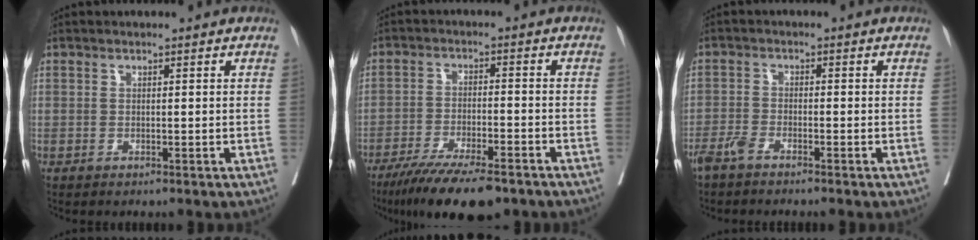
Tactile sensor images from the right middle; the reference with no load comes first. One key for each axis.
{"total": 13.0, "fx": -9.9, "fy": 2.3, "fz": 8.1, "tx": -0.130, "ty": -0.027, "tz": -0.160}
{"total": 2.8, "fx": -2.4, "fy": 0.2, "fz": 1.6, "tx": -0.033, "ty": -0.002, "tz": -0.051}